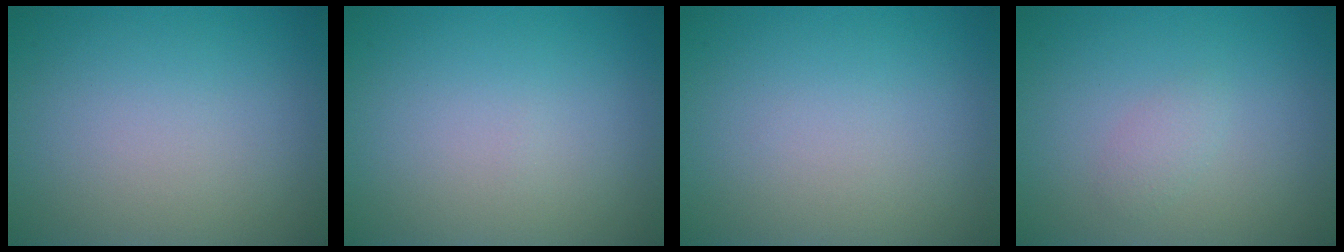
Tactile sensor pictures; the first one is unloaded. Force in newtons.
{"total": 0.0}
{"total": 0.0}
{"total": 1.0, "press": 1.0, "slide": 0.1}